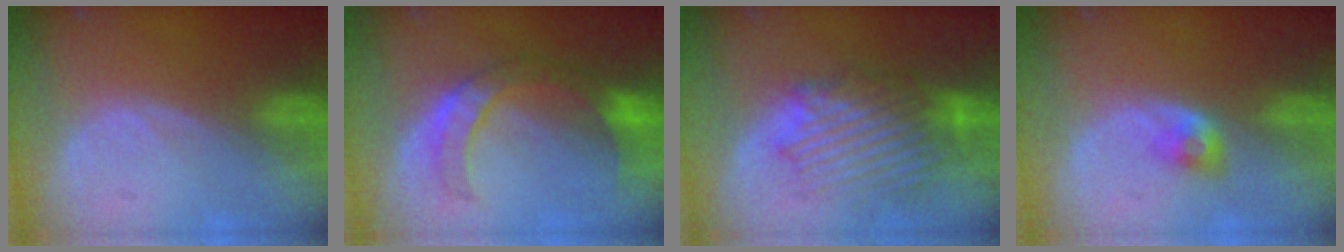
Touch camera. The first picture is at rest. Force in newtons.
{"total": 7.5, "press": 7.3, "slide": 1.7}
{"total": 8.9, "press": 8.6, "slide": 2.3}
{"total": 2.8, "press": 2.4, "slide": 1.4}